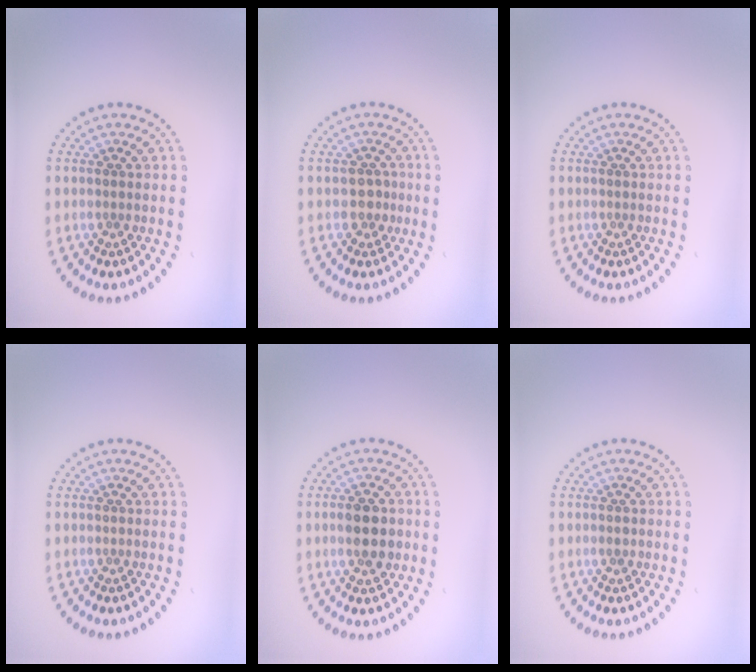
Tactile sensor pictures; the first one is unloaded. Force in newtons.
{"total": 1.6, "press": 1.4, "slide": 0.7}
{"total": 0.0}
{"total": 0.0}
{"total": 3.8, "press": 3.8, "slide": 0.1}
{"total": 0.7, "press": 0.7, "slide": 0.1}